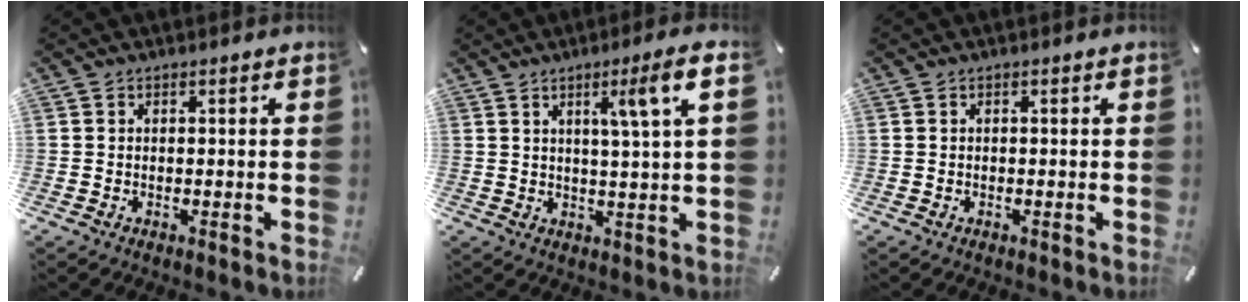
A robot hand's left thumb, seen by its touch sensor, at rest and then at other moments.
{"total": 7.4, "force": [3.2, -0.3, 6.7], "torque": [-0.114, -0.008, 0.044]}
{"total": 0.0}